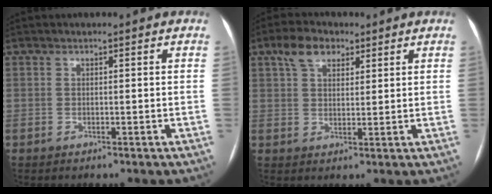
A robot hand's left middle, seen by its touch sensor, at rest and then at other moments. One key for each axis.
{"total": 5.5, "fx": 3.3, "fy": 3.0, "fz": 3.1, "tx": -0.064, "ty": 0.021, "tz": 0.061}